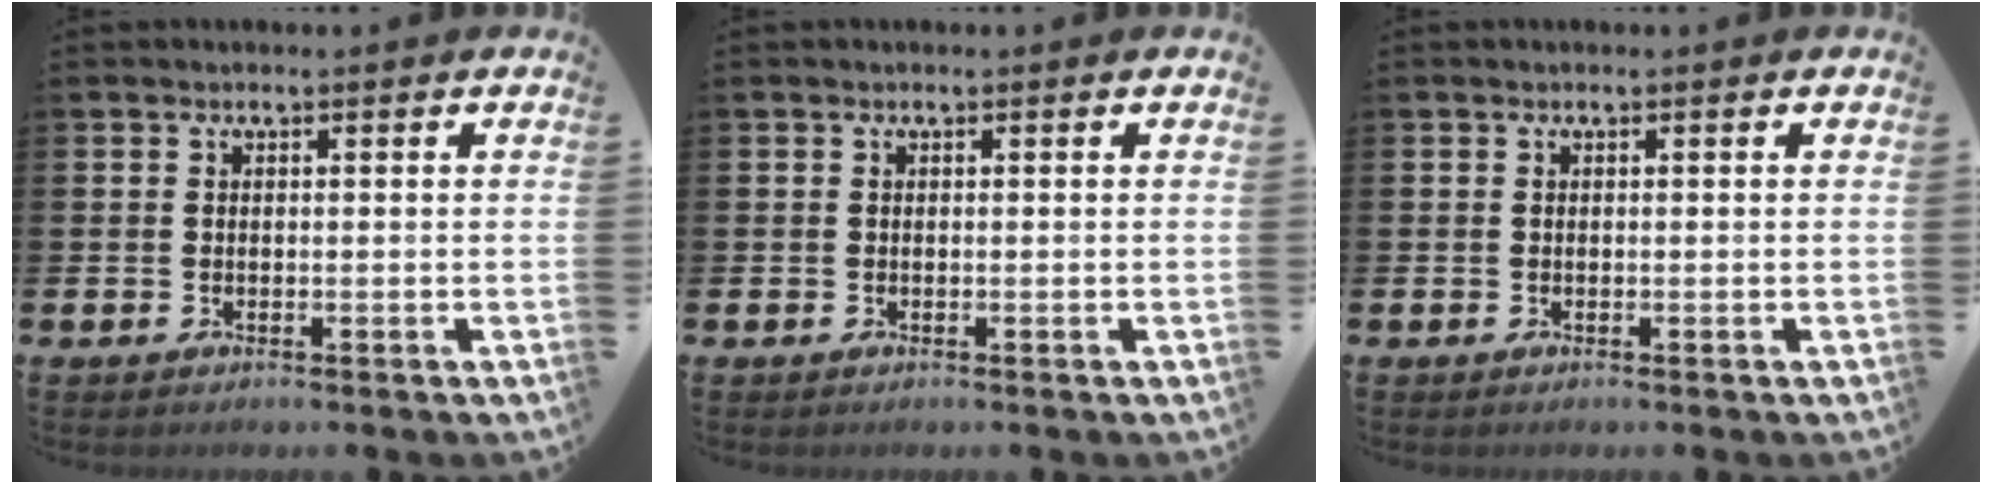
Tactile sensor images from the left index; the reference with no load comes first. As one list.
[{"total": 0.0}, {"total": 0.0}]